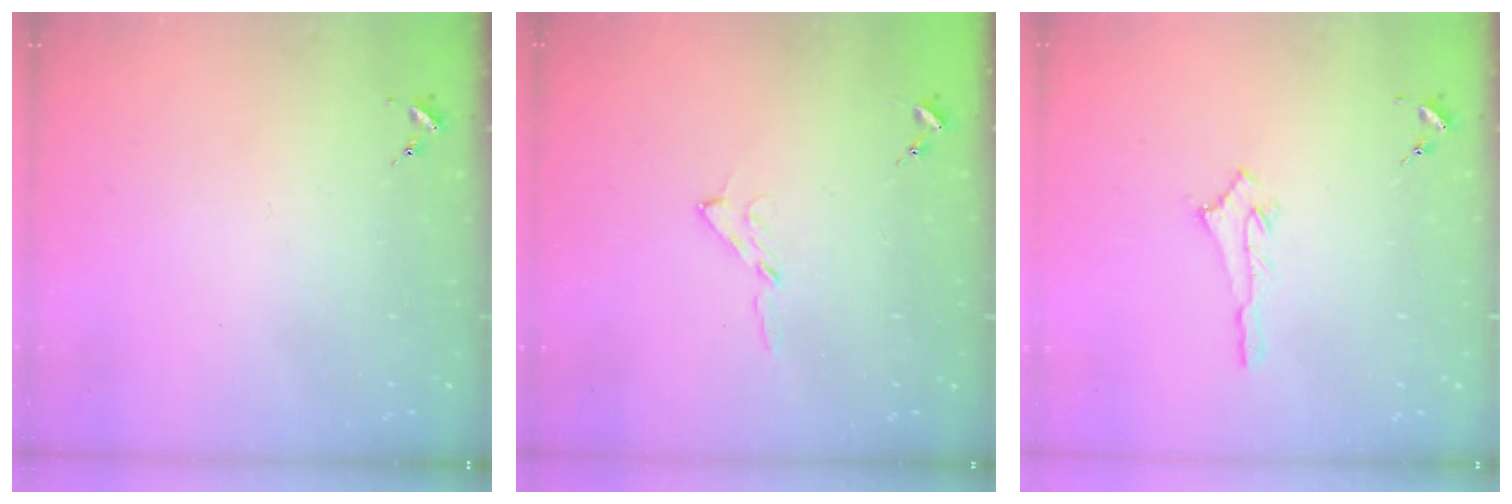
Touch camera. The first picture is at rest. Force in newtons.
{"total": 4.7, "press": 4.7, "slide": 0.6}
{"total": 2.7, "press": 2.7, "slide": 0.2}